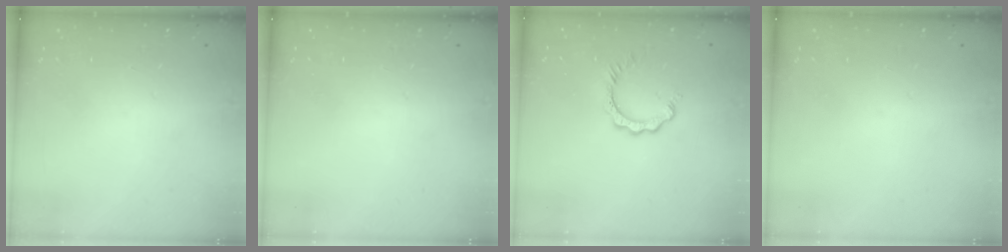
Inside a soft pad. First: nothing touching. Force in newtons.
{"total": 0.0}
{"total": 2.8, "press": 2.7, "slide": 0.4}
{"total": 0.0}